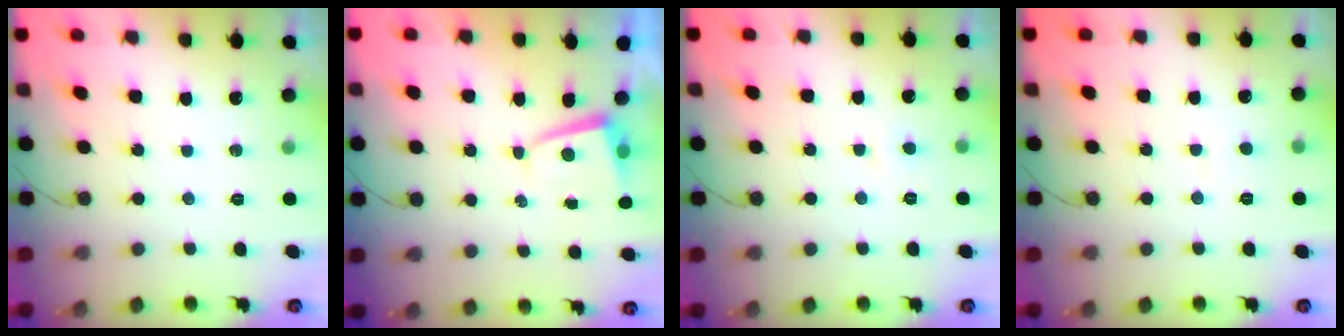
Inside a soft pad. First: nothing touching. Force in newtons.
{"total": 1.8, "press": 1.8, "slide": 0.3}
{"total": 3.5, "press": 3.5, "slide": 0.3}
{"total": 4.6, "press": 4.6, "slide": 0.6}